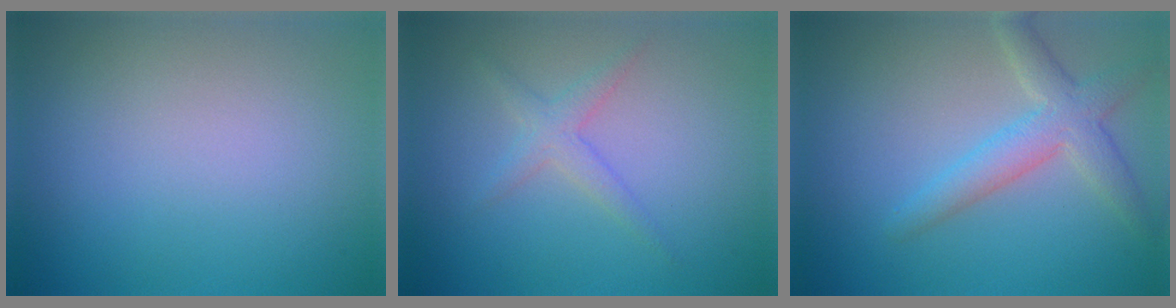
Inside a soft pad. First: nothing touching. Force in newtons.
{"total": 1.9, "press": 1.9, "slide": 0.1}
{"total": 3.8, "press": 3.8, "slide": 0.3}